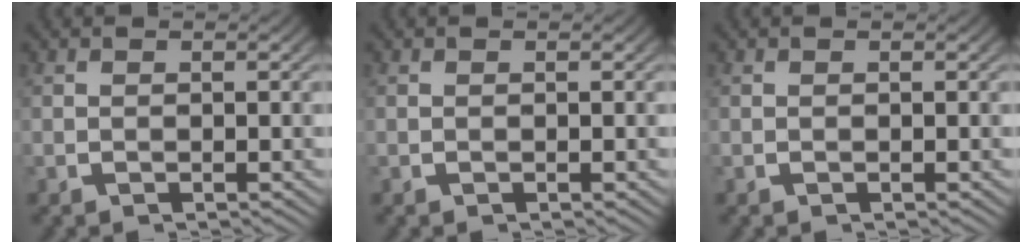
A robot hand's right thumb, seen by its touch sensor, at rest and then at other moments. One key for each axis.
{"total": 0.0}
{"total": 0.0}